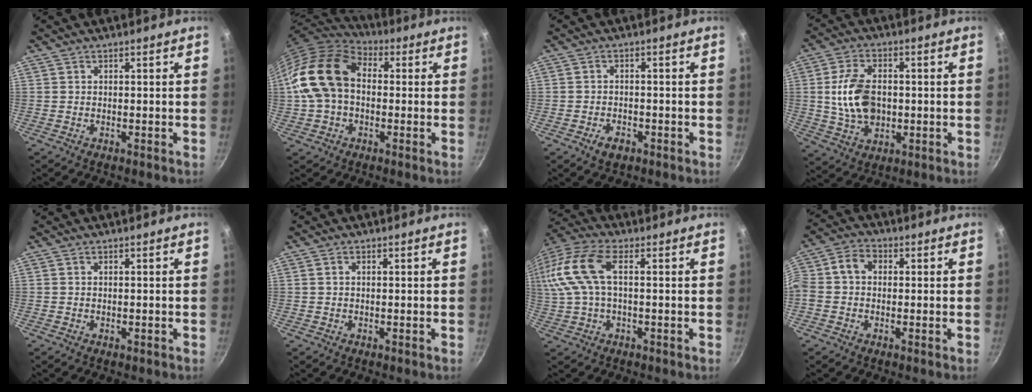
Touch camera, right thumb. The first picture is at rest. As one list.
[{"total": 16.3, "force": [0.5, 11.6, 11.3], "torque": [-0.194, 0.037, -0.004]}, {"total": 3.3, "force": [-1.9, 2.0, 1.9], "torque": [-0.030, 0.013, -0.031]}, {"total": 11.5, "force": [0.2, 7.6, 8.6], "torque": [-0.147, 0.004, 0.006]}, {"total": 0.0}, {"total": 0.7, "force": [0.2, 0.4, 0.6], "torque": [-0.011, 0.003, 0.003]}, {"total": 16.2, "force": [2.1, 8.5, 13.7], "torque": [-0.306, 0.023, 0.030]}, {"total": 6.2, "force": [0.0, 4.8, 3.9], "torque": [-0.077, 0.025, -0.019]}]